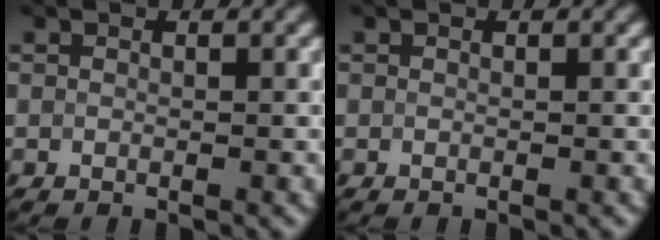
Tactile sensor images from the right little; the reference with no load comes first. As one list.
[{"total": 0.0}]